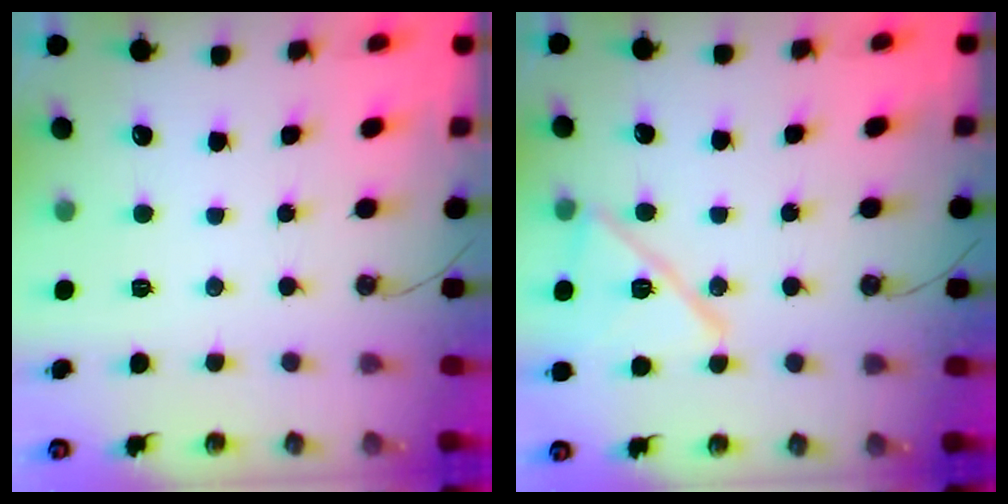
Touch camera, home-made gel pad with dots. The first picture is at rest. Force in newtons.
{"total": 14.1, "press": 14.0, "slide": 1.6}